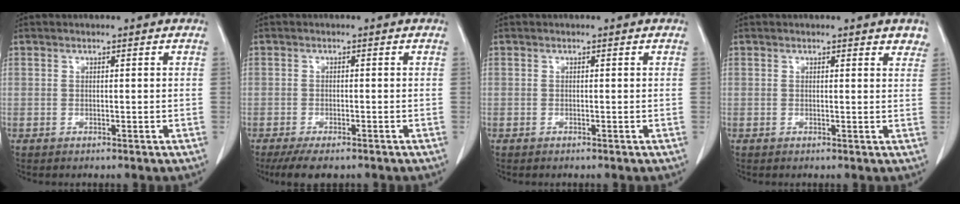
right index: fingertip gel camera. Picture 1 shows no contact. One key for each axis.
{"total": 4.9, "fx": -3.7, "fy": 1.8, "fz": 2.6, "tx": -0.045, "ty": -0.009, "tz": -0.058}
{"total": 0.0}
{"total": 2.4, "fx": 2.1, "fy": 0.7, "fz": 0.9, "tx": -0.003, "ty": -0.005, "tz": 0.009}